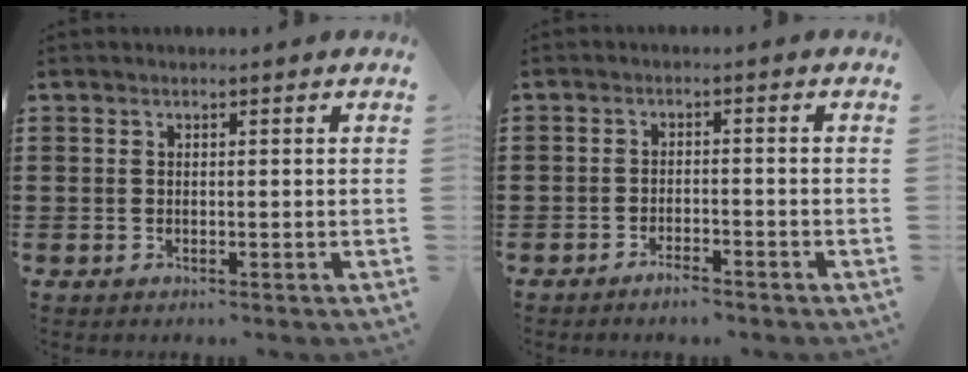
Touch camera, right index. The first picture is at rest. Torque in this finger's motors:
{"motor_torque": [0.03, 0.08, 0.16, 0.00]}